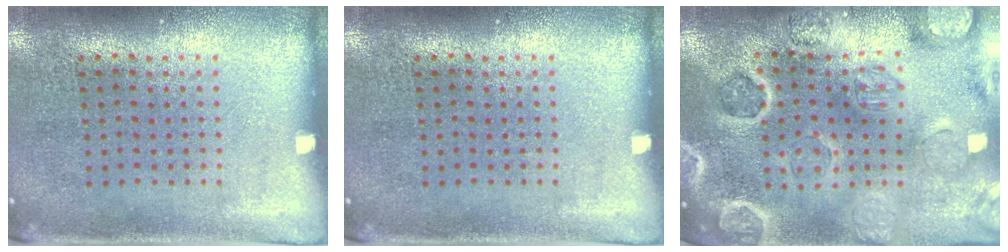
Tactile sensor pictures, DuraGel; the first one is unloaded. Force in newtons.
{"total": 0.0}
{"total": 2.9, "press": 2.9, "slide": 0.3}